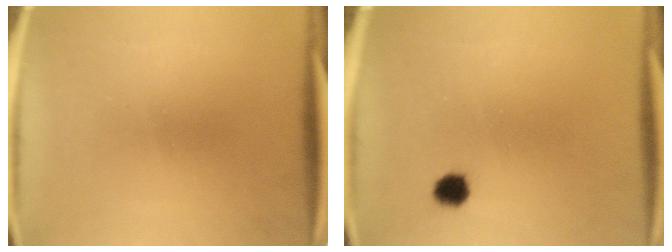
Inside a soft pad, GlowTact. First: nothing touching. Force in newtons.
{"total": 2.7}